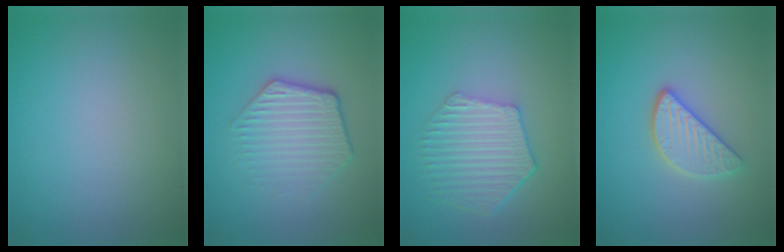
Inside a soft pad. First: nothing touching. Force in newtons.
{"total": 4.5, "press": 3.3, "slide": 3.1}
{"total": 5.7, "press": 4.2, "slide": 3.8}
{"total": 3.1, "press": 2.8, "slide": 1.4}